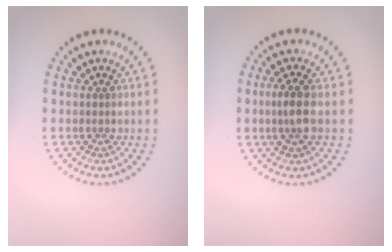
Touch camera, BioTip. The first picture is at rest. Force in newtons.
{"total": 2.6, "press": 2.5, "slide": 0.9}